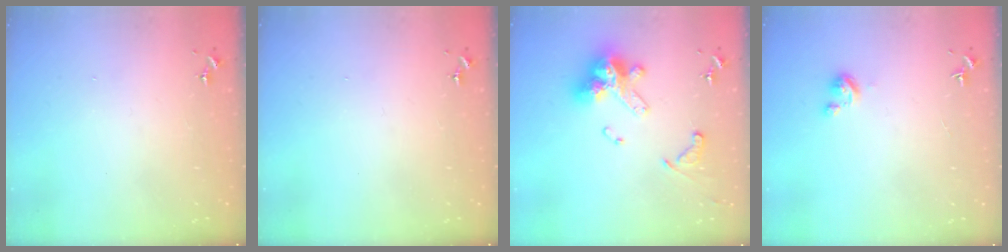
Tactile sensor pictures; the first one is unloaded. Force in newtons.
{"total": 0.0}
{"total": 16.0, "press": 15.9, "slide": 1.7}
{"total": 3.4, "press": 3.3, "slide": 0.3}